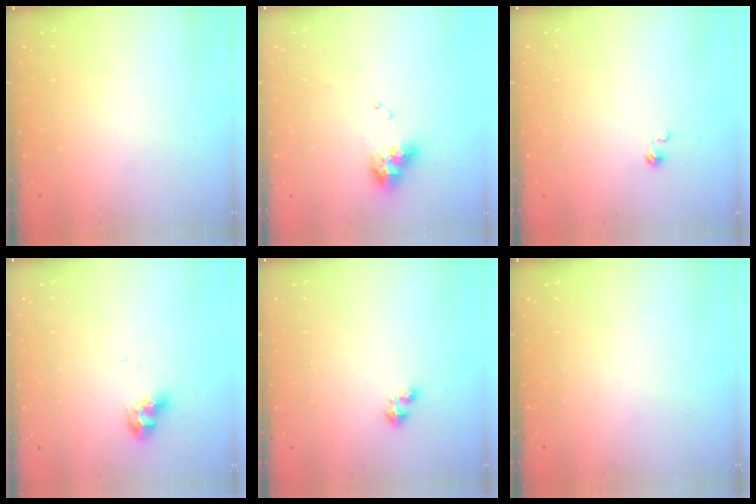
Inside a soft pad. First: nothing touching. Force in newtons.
{"total": 9.1, "press": 9.0, "slide": 1.0}
{"total": 0.0}
{"total": 8.1, "press": 8.1, "slide": 0.8}
{"total": 2.4, "press": 2.4, "slide": 0.5}
{"total": 0.0}